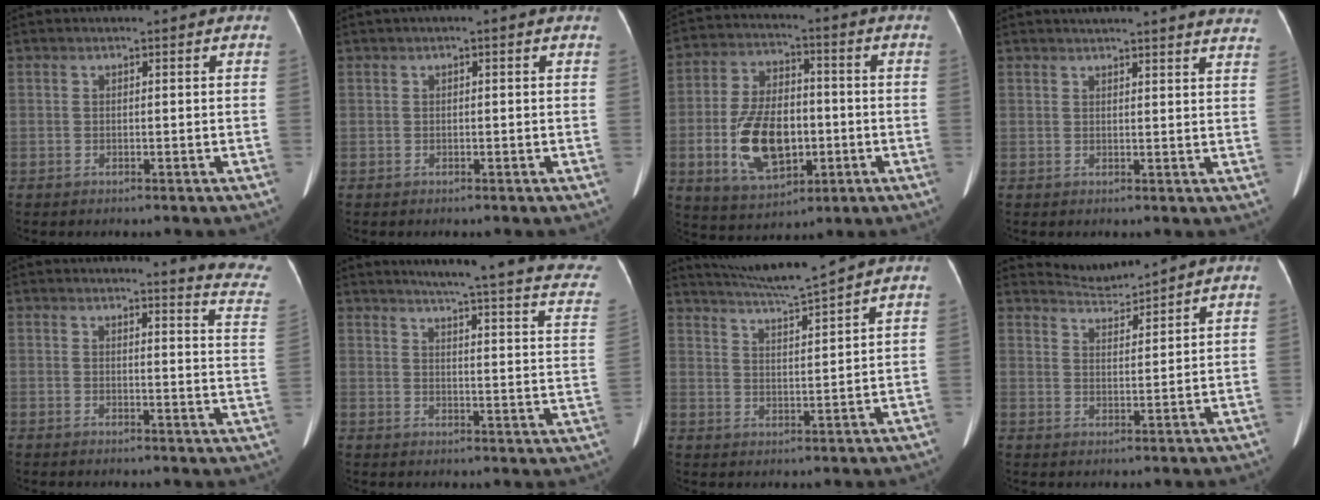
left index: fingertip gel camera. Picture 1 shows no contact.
{"total": 0.7, "force": [0.2, 0.0, 0.7], "torque": [-0.012, 0.006, 0.001]}
{"total": 13.5, "force": [-2.9, 7.5, 10.8], "torque": [-0.220, 0.006, -0.040]}
{"total": 16.4, "force": [15.4, 1.2, 5.4], "torque": [-0.066, -0.022, 0.170]}
{"total": 9.8, "force": [9.6, -0.3, 2.2], "torque": [-0.006, -0.089, 0.074]}
{"total": 21.6, "force": [18.2, 1.3, 11.6], "torque": [-0.150, -0.049, 0.198]}
{"total": 7.6, "force": [6.9, -1.9, 2.4], "torque": [-0.051, -0.004, 0.128]}
{"total": 3.7, "force": [3.5, -0.9, -0.8], "torque": [0.007, -0.005, 0.073]}